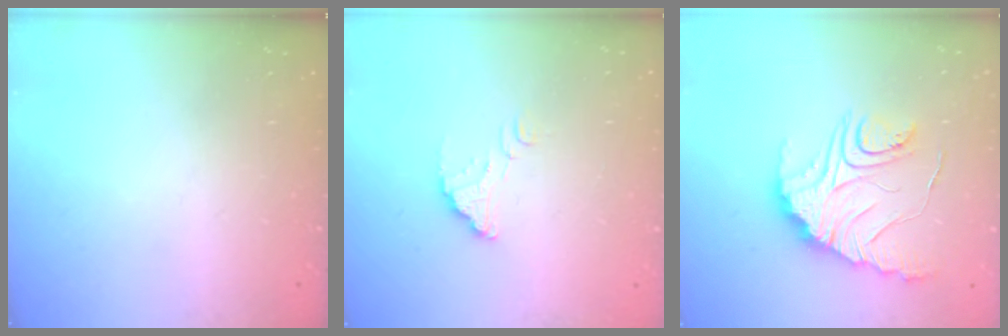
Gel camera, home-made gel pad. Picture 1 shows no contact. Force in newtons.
{"total": 2.9, "press": 2.9, "slide": 0.2}
{"total": 13.3, "press": 13.3, "slide": 0.6}